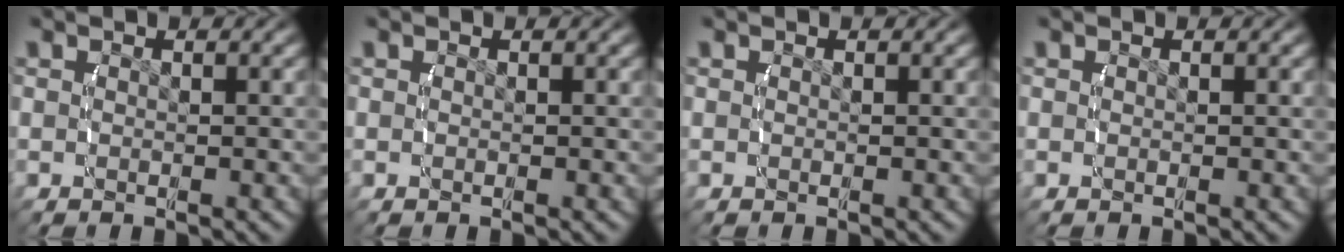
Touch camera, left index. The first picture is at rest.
{"total": 0.0}
{"total": 0.0}
{"total": 0.0}